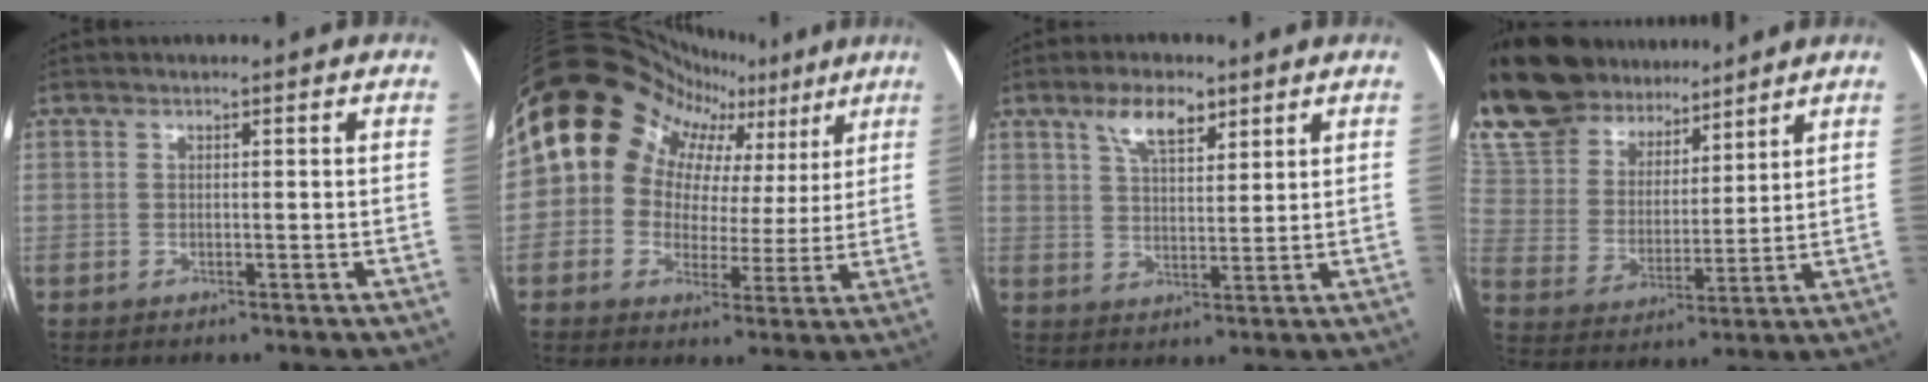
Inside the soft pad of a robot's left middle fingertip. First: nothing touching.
{"total": 16.6, "force": [8.3, 12.7, 6.6], "torque": [-0.086, 0.058, 0.103]}
{"total": 6.2, "force": [4.0, 2.3, 4.2], "torque": [-0.082, 0.008, 0.072]}
{"total": 21.6, "force": [18.6, 8.2, 7.1], "torque": [-0.168, 0.031, 0.331]}